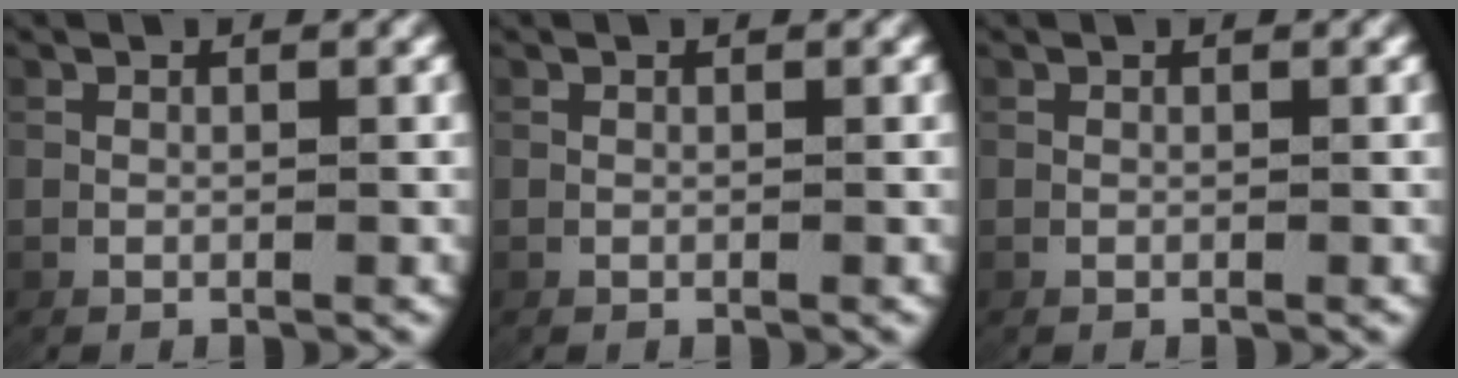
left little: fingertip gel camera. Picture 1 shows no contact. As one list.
[{"total": 0.0}, {"total": 0.0}]